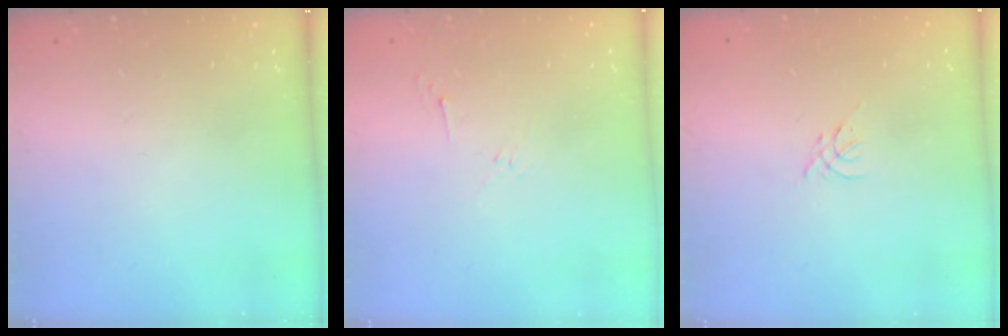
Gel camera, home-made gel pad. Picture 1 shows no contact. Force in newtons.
{"total": 2.8, "press": 2.7, "slide": 0.6}
{"total": 0.0}